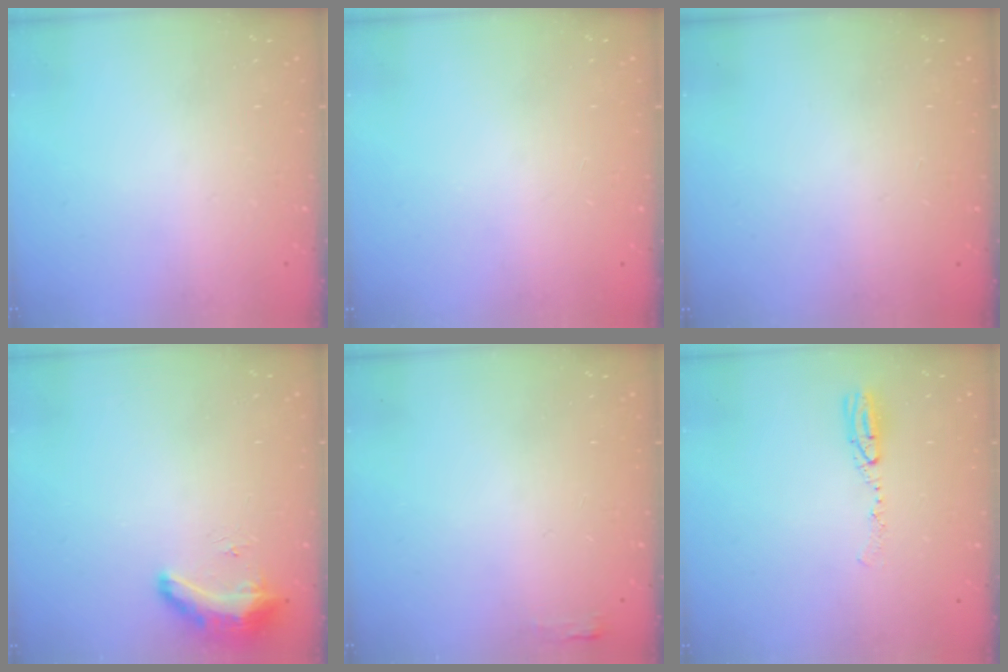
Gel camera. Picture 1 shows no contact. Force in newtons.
{"total": 0.0}
{"total": 0.0}
{"total": 16.1, "press": 10.6, "slide": 12.1}
{"total": 2.7, "press": 2.6, "slide": 0.8}
{"total": 6.3, "press": 6.0, "slide": 1.7}